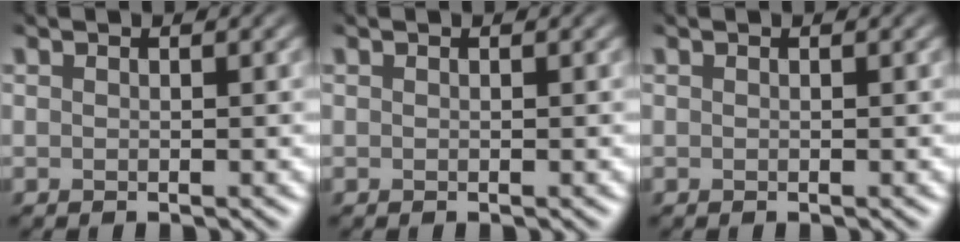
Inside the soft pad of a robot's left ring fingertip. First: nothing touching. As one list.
[{"total": 0.0}, {"total": 0.0}]